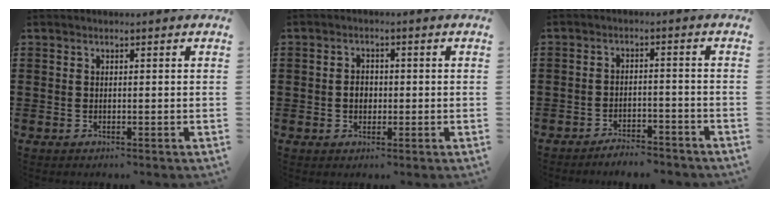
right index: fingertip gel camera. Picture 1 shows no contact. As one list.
[{"total": 2.3, "force": [-0.3, 1.8, 1.4], "torque": [-0.031, 0.006, -0.008]}, {"total": 3.3, "force": [-3.2, 0.4, 0.4], "torque": [-0.012, 0.003, -0.066]}]